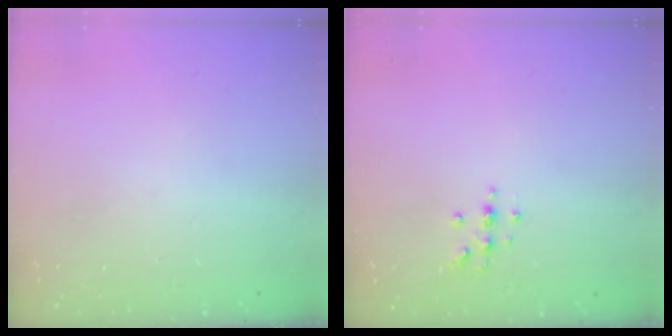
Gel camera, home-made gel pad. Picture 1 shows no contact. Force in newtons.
{"total": 4.3, "press": 4.2, "slide": 1.0}